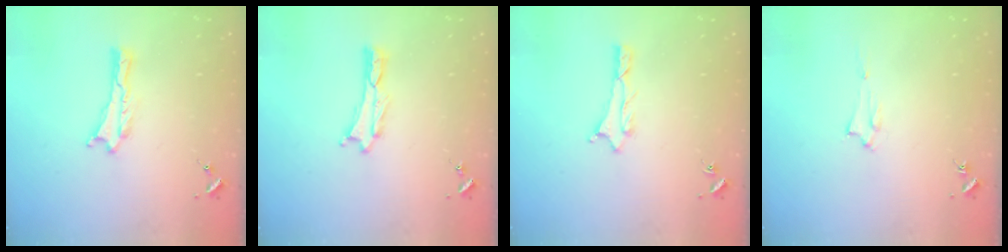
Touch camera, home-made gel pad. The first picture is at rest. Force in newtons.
{"total": 0.0}
{"total": 0.9, "press": 0.8, "slide": 0.1}
{"total": 1.5, "press": 1.5, "slide": 0.2}